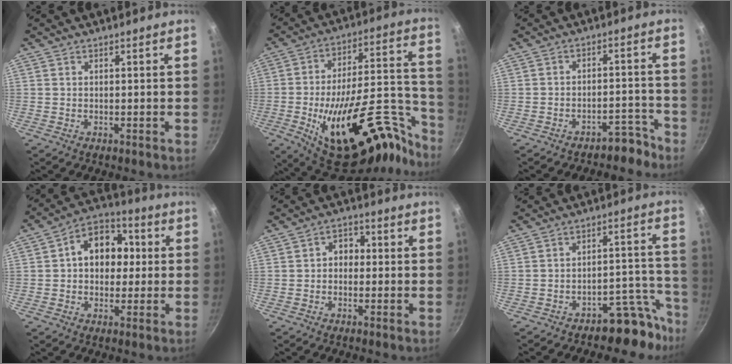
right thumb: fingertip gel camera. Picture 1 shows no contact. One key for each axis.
{"total": 33.4, "fx": -17.1, "fy": 14.3, "fz": 25.0, "tx": -0.301, "ty": 0.101, "tz": -0.250}
{"total": 5.4, "fx": -4.5, "fy": 2.5, "fz": 1.7, "tx": 0.014, "ty": 0.071, "tz": -0.050}
{"total": 12.0, "fx": 1.2, "fy": 9.2, "fz": 7.6, "tx": -0.064, "ty": 0.028, "tz": 0.000}
{"total": 3.9, "fx": -0.3, "fy": 3.1, "fz": 2.2, "tx": -0.009, "ty": 0.012, "tz": -0.015}
{"total": 10.2, "fx": -8.1, "fy": 5.0, "fz": 3.6, "tx": 0.029, "ty": 0.103, "tz": -0.114}